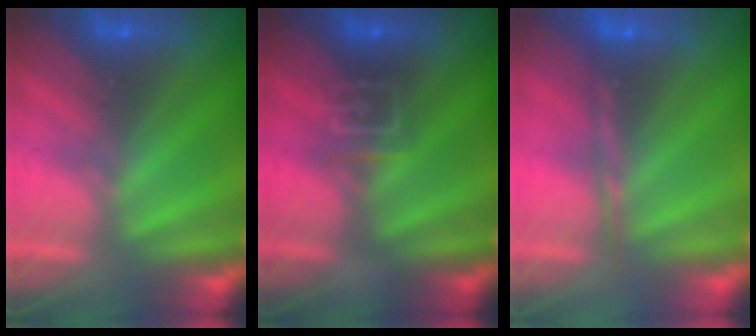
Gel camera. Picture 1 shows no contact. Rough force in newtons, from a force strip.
{"total": 2.9}
{"total": 1.6}